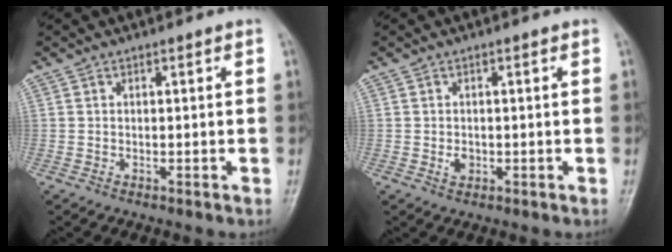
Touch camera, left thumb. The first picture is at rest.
{"total": 1.7, "force": [-0.3, 1.4, 1.0], "torque": [-0.012, 0.001, -0.003]}